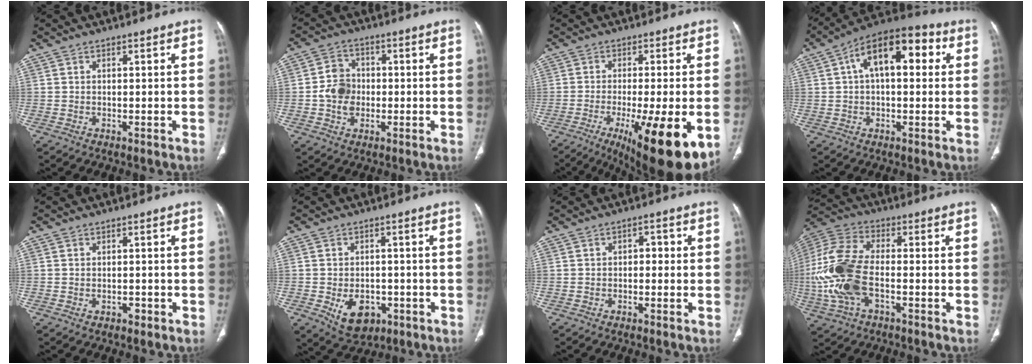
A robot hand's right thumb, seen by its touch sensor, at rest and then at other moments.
{"total": 6.8, "force": [-0.9, 5.6, 3.8], "torque": [-0.048, 0.012, -0.022]}
{"total": 17.6, "force": [-6.1, 3.9, 16.0], "torque": [-0.202, -0.024, -0.079]}
{"total": 15.5, "force": [4.0, 7.9, 12.8], "torque": [-0.175, 0.036, 0.054]}
{"total": 0.9, "force": [-0.3, 0.6, 0.5], "torque": [-0.006, 0.004, -0.002]}
{"total": 7.7, "force": [-2.5, 5.4, 4.9], "torque": [-0.055, 0.007, -0.025]}
{"total": 2.3, "force": [-0.1, 1.5, 1.8], "torque": [-0.015, 0.011, -0.007]}
{"total": 16.6, "force": [-3.3, 8.6, 13.8], "torque": [-0.321, 0.018, -0.061]}